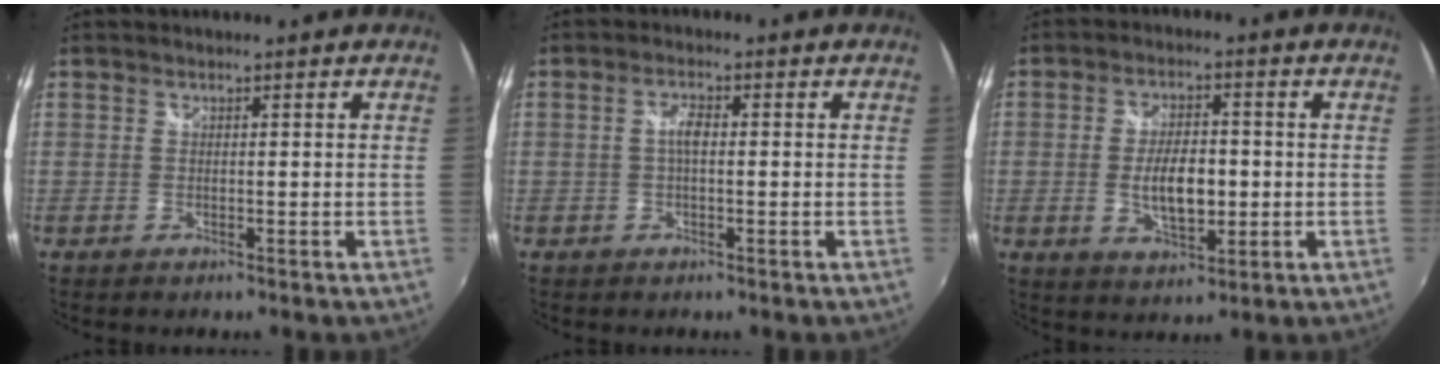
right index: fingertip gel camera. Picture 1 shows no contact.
{"total": 2.4, "force": [-0.1, 1.0, 2.2], "torque": [-0.043, 0.006, -0.003]}
{"total": 8.5, "force": [-1.0, 3.9, 7.5], "torque": [-0.140, -0.003, -0.013]}